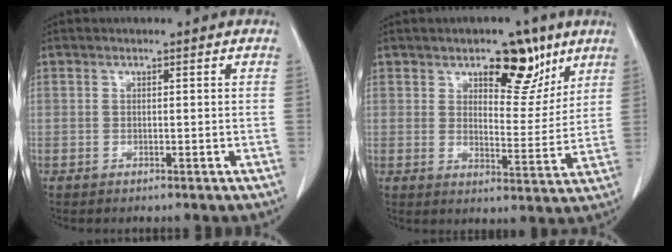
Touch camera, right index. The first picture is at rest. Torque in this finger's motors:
{"motor_torque": [0.26, 0.25, 0.12, 0.05]}